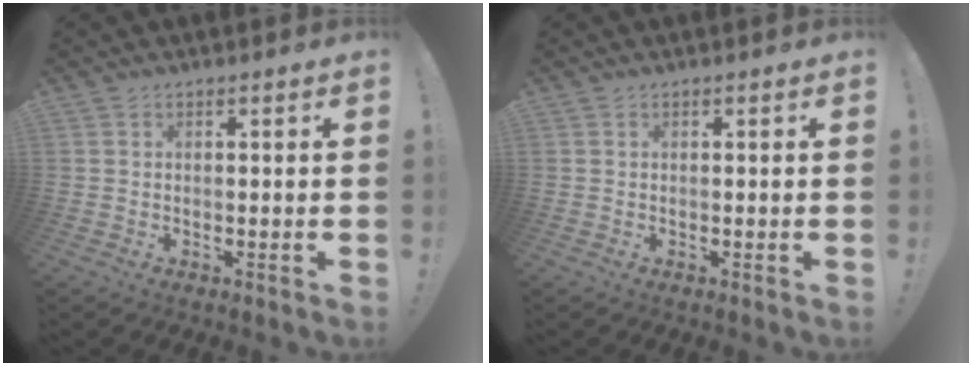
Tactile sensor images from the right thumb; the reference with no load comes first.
{"total": 0.0}